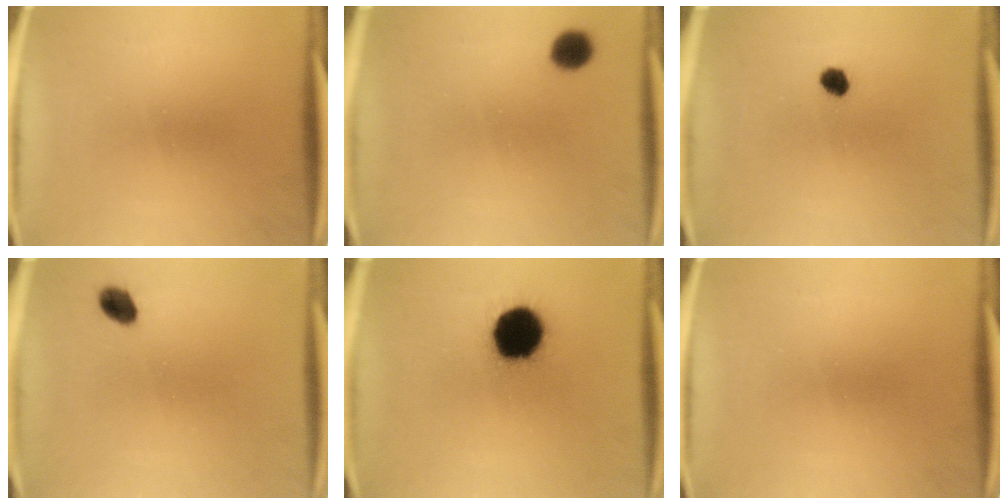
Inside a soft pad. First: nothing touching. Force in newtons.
{"total": 4.1}
{"total": 2.5}
{"total": 3.1}
{"total": 17.3}
{"total": 0.0}